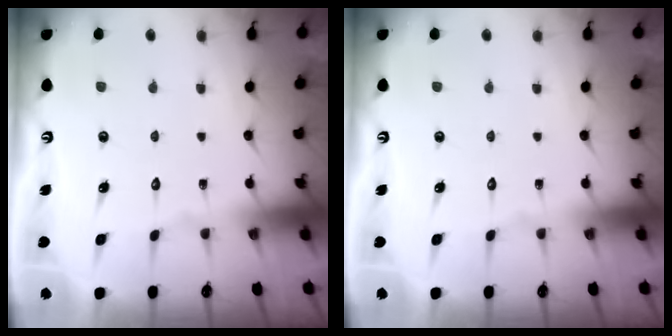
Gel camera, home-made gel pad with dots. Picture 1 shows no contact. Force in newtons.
{"total": 0.0}